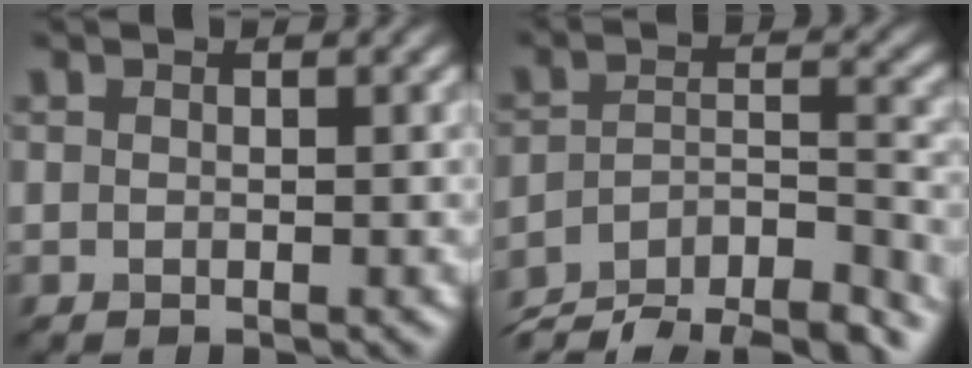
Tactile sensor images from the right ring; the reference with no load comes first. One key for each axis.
{"total": 11.7, "fx": -10.3, "fy": 3.6, "fz": 4.0, "tx": -0.067, "ty": -0.001, "tz": -0.149}